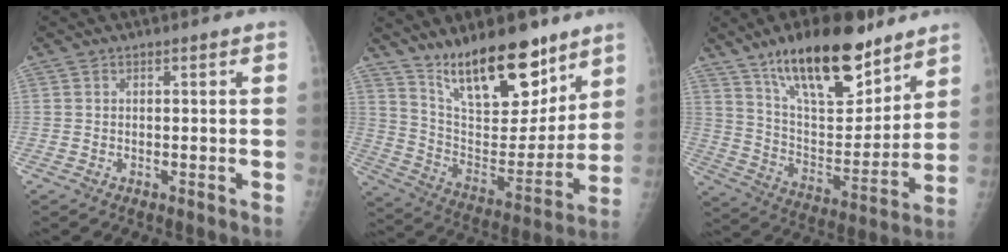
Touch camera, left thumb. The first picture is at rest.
{"total": 20.7, "force": [14.7, 7.9, 12.3], "torque": [-0.149, -0.089, 0.254]}
{"total": 22.3, "force": [15.1, 8.6, 13.9], "torque": [-0.183, -0.073, 0.260]}